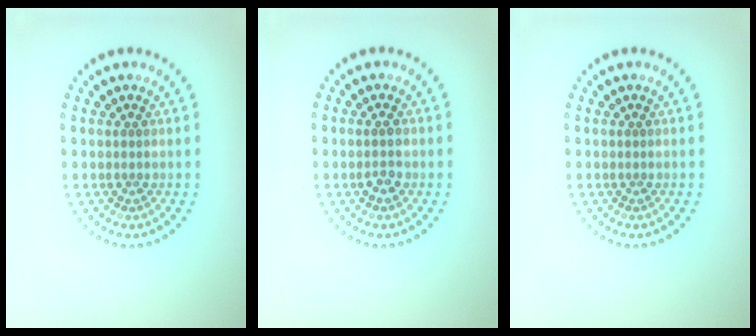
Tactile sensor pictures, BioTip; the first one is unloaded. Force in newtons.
{"total": 1.6, "press": 1.5, "slide": 0.1}
{"total": 0.0}